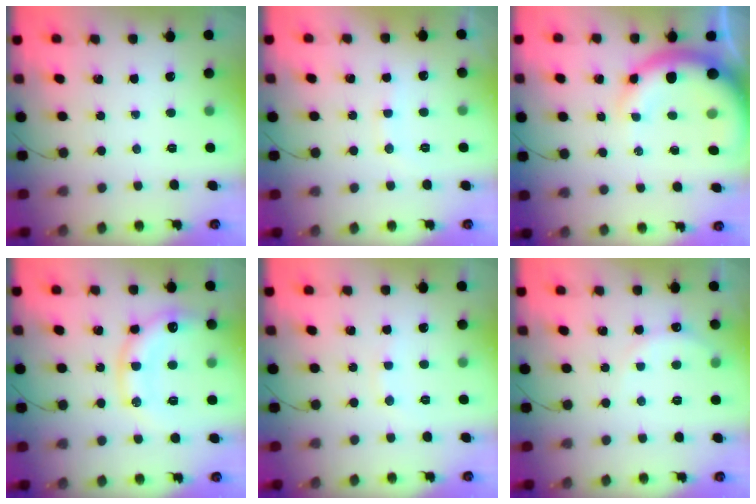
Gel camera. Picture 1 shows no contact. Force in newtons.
{"total": 6.7, "press": 6.6, "slide": 1.3}
{"total": 14.5, "press": 14.2, "slide": 2.9}
{"total": 15.5, "press": 15.3, "slide": 2.3}
{"total": 5.4, "press": 5.3, "slide": 1.4}
{"total": 6.3, "press": 6.2, "slide": 1.3}